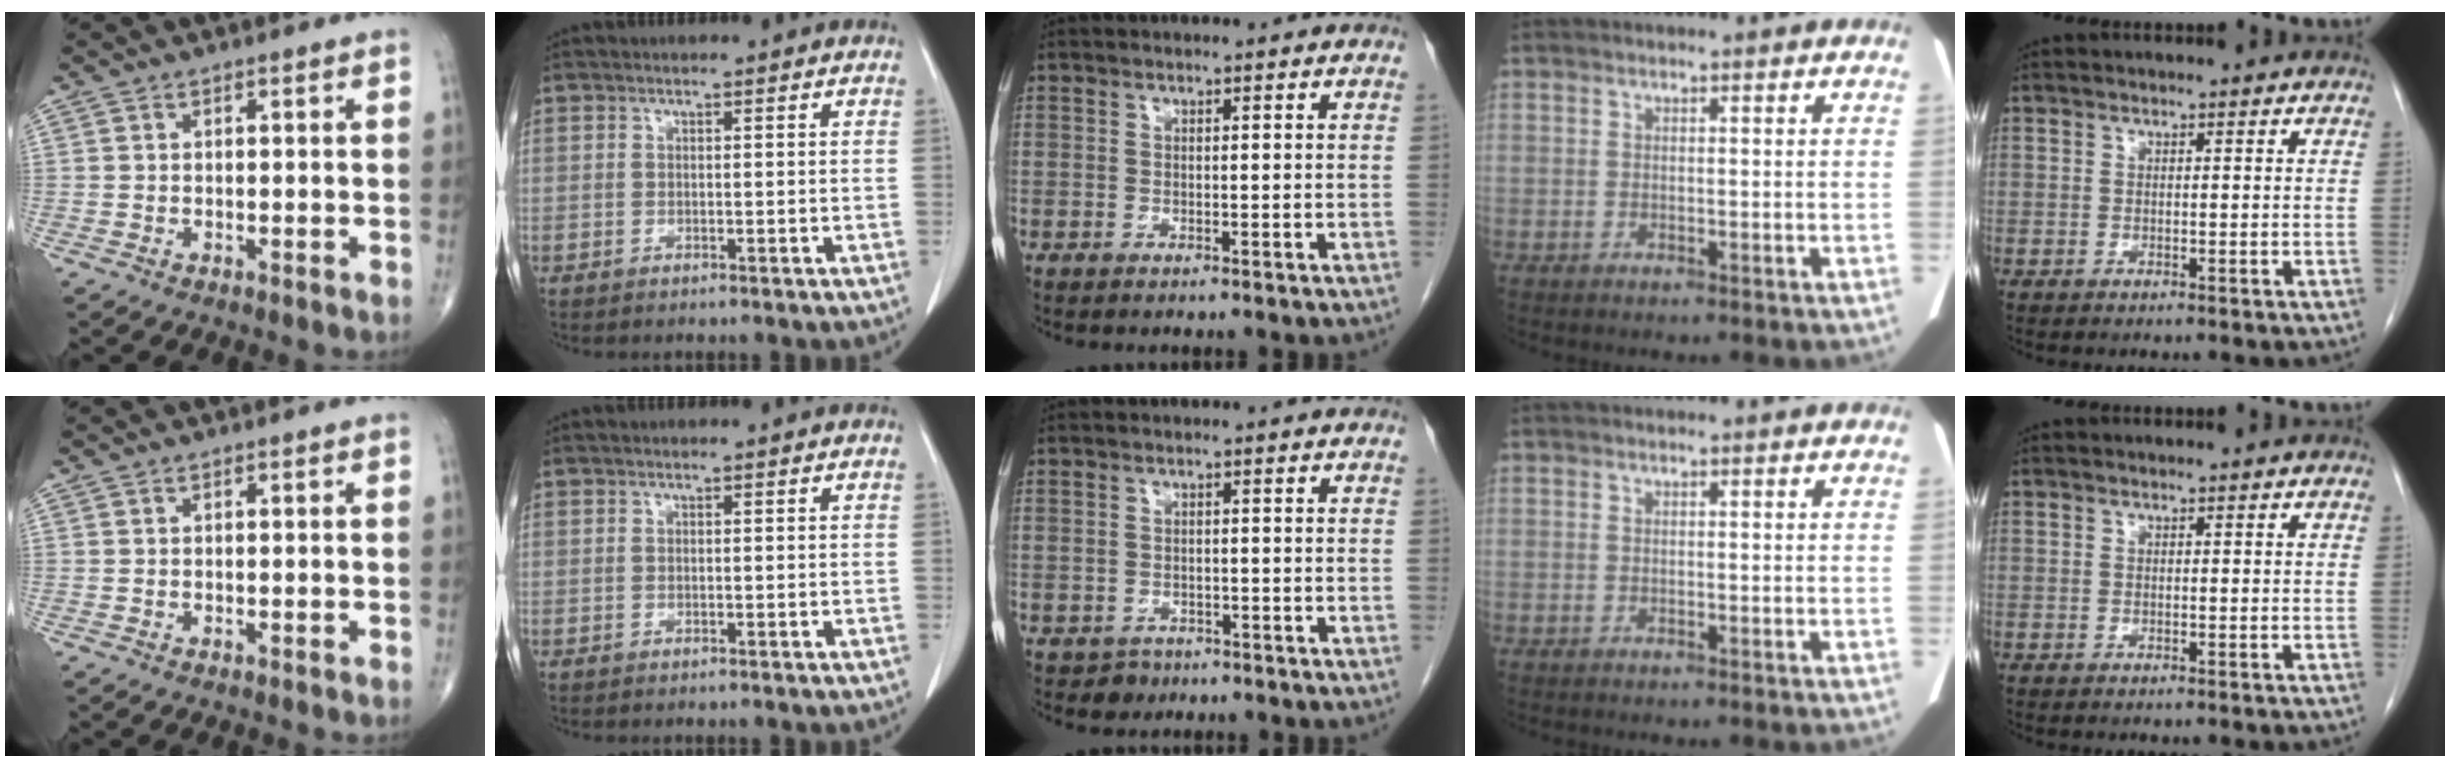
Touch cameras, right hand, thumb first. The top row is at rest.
{"middle": {"total": 1.9, "force": [-1.2, 1.5, 0.0], "torque": [-0.003, 0.007, -0.017]}}